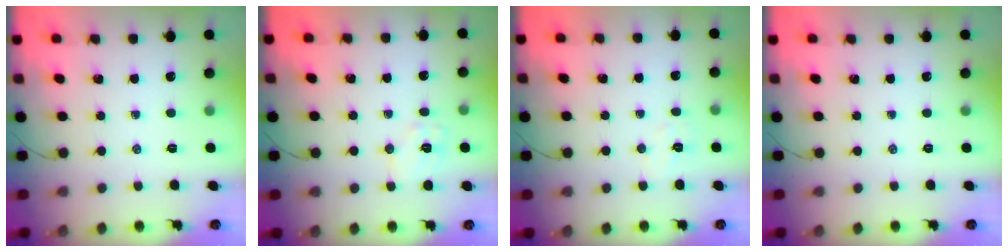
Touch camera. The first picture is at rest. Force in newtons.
{"total": 7.0, "press": 7.0, "slide": 0.6}
{"total": 4.6, "press": 4.5, "slide": 1.0}
{"total": 0.0}